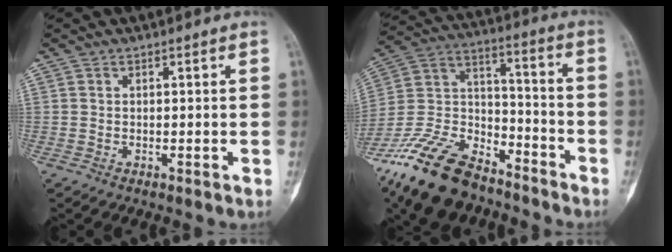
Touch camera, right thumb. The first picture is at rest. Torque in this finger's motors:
{"motor_torque": [1.55, -0.16, 1.36, -1.41, 0.11]}